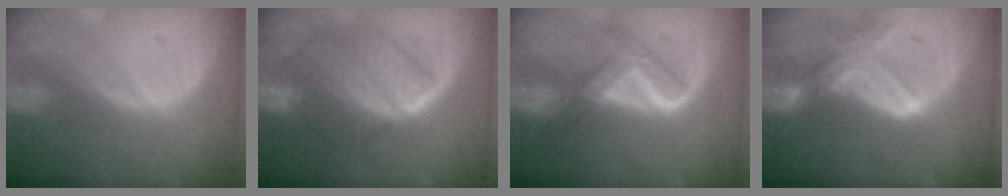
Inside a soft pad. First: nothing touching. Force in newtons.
{"total": 10.2, "press": 10.1, "slide": 1.1}
{"total": 6.1, "press": 6.1, "slide": 0.2}
{"total": 7.6, "press": 6.9, "slide": 3.4}